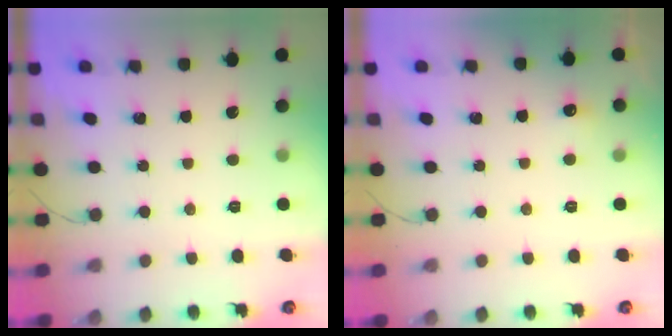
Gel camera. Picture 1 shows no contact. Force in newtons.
{"total": 3.9, "press": 3.7, "slide": 1.3}